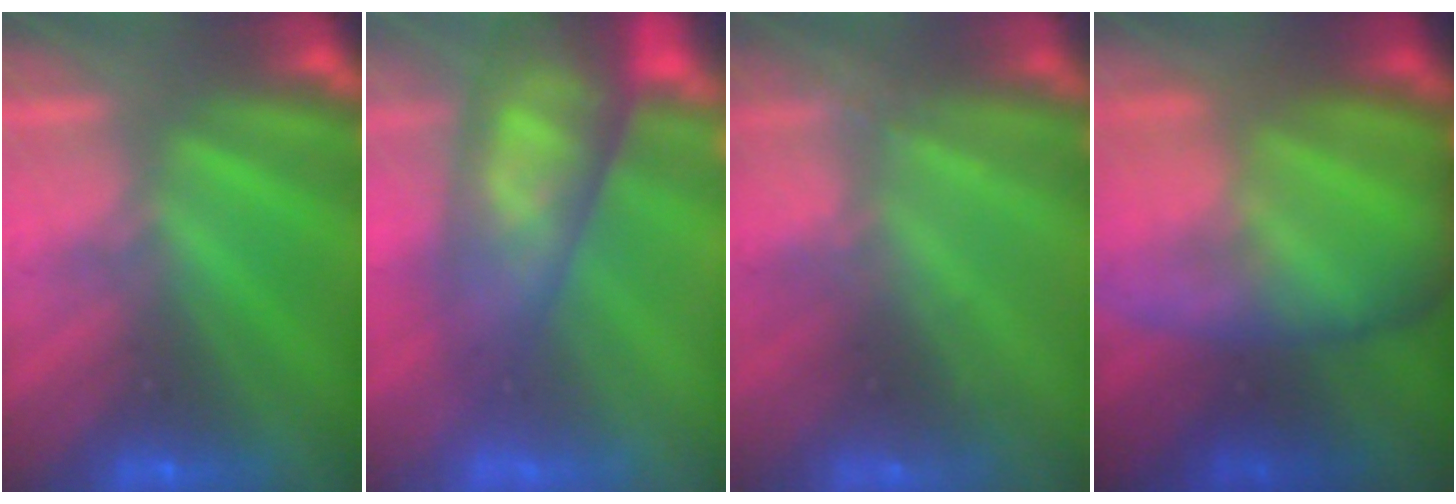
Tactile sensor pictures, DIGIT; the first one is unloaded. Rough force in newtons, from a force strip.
{"total": 8.7}
{"total": 2.1}
{"total": 9.0}